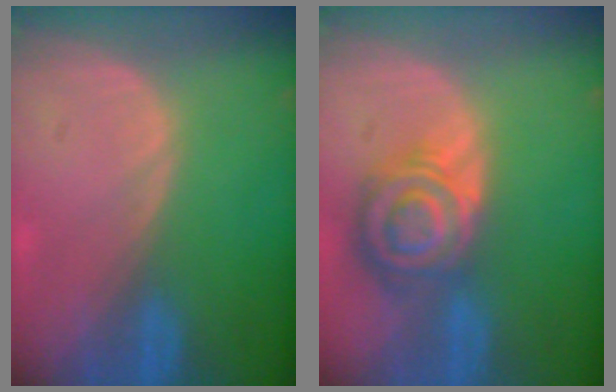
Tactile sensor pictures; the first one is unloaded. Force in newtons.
{"total": 8.4, "press": 7.3, "slide": 4.2}